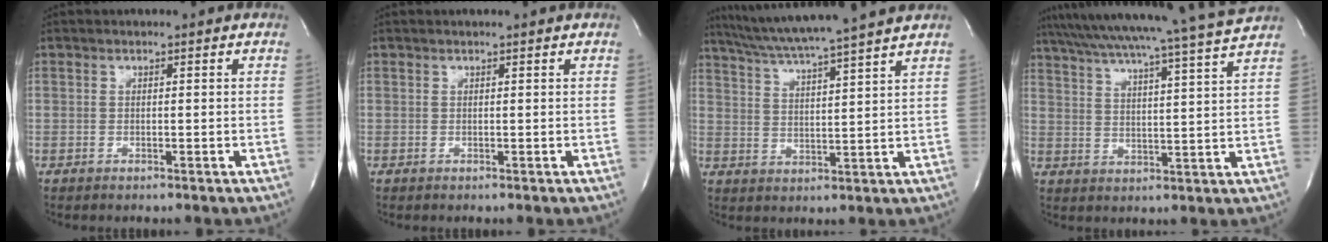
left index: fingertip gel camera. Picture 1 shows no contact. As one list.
[{"total": 0.7, "force": [0.6, -0.2, 0.3], "torque": [-0.005, 0.002, 0.014]}, {"total": 14.5, "force": [12.7, -1.9, 6.8], "torque": [-0.124, -0.001, 0.191]}, {"total": 20.8, "force": [18.7, -2.7, 8.7], "torque": [-0.159, -0.040, 0.260]}]